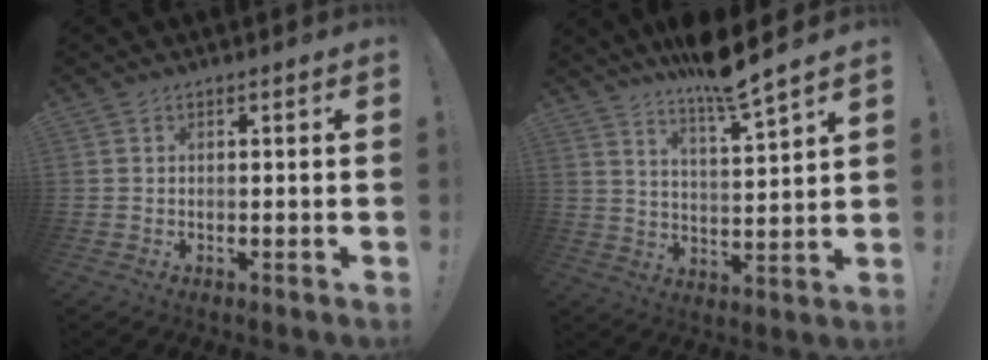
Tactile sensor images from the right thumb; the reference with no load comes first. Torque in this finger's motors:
{"motor_torque": [0.73, 1.16, 0.30, 0.23, 0.27]}